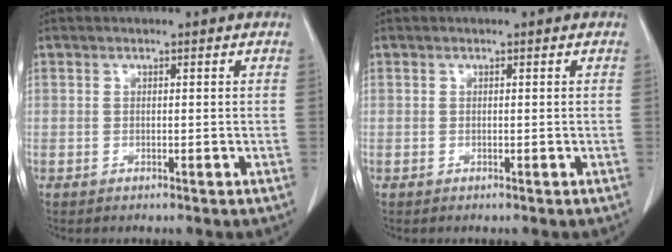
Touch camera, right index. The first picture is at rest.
{"total": 0.0}